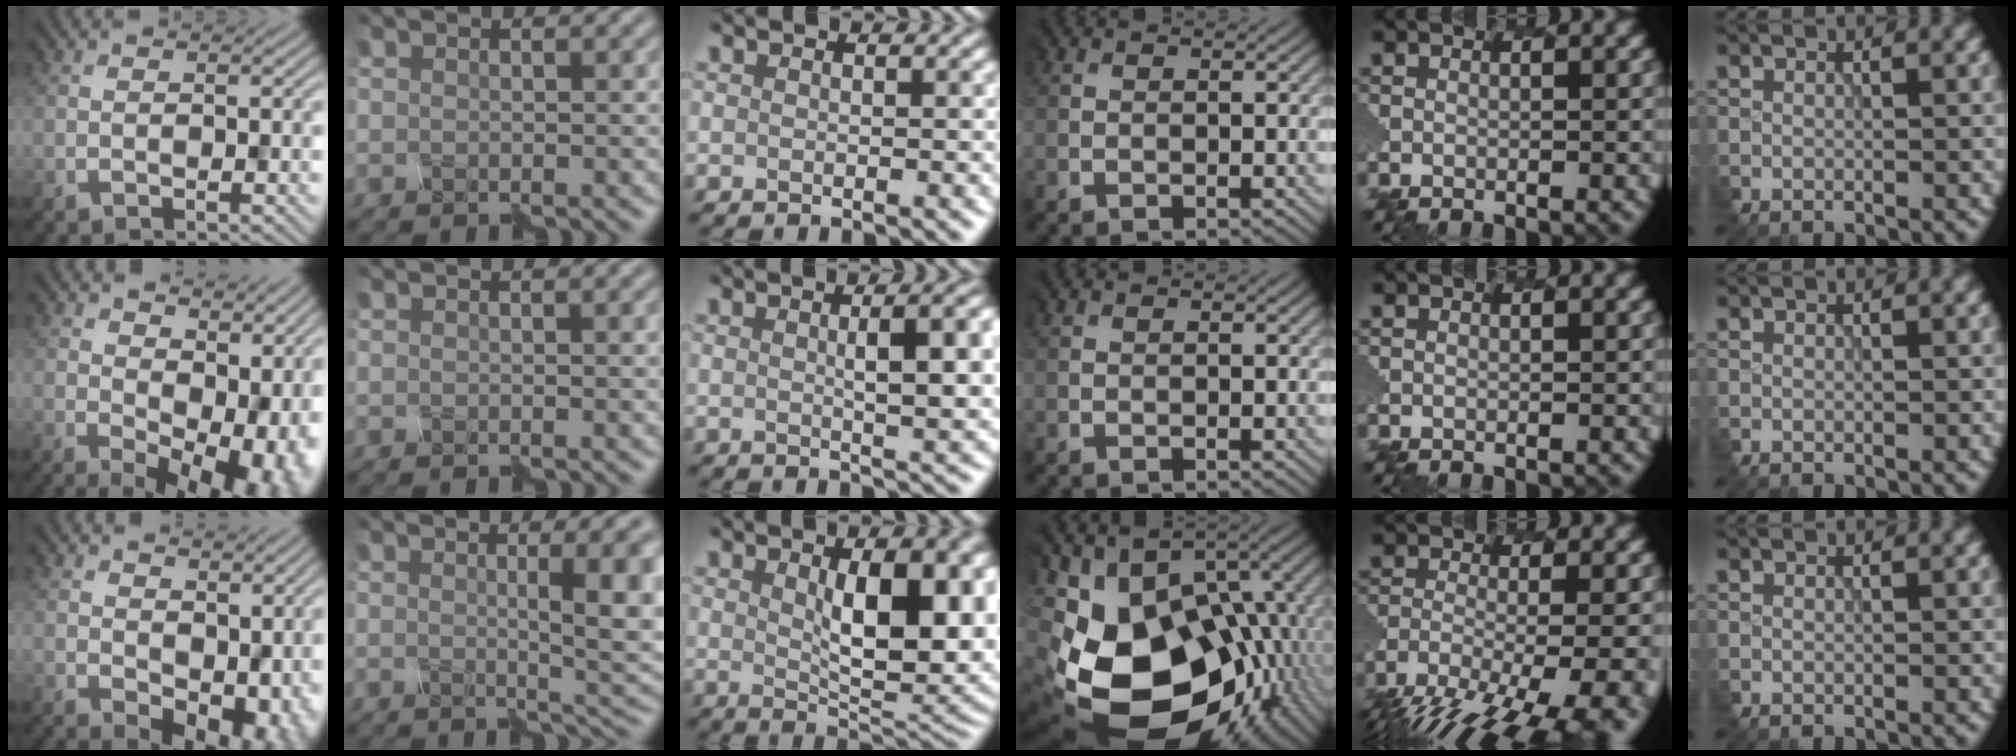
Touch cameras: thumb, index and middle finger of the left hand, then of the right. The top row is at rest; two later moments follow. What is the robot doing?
{"motion": "disassemble", "object": "spray bottle"}